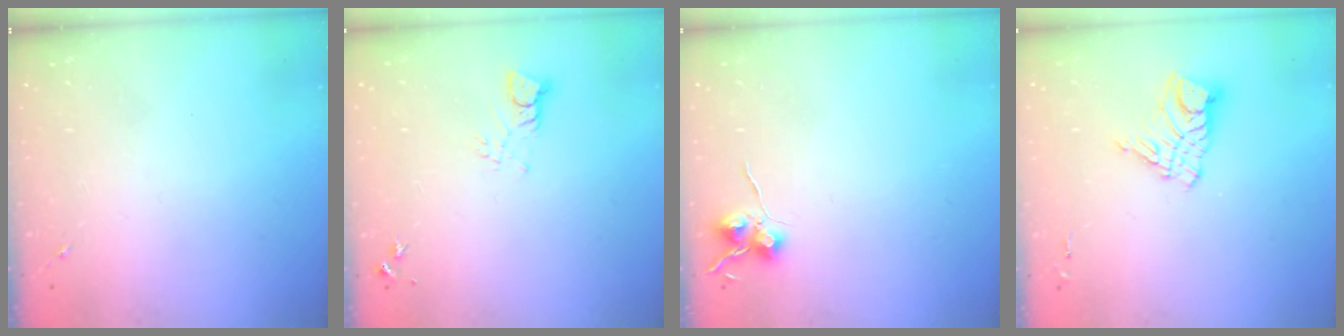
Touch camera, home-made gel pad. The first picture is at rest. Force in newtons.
{"total": 3.1, "press": 3.1, "slide": 0.3}
{"total": 6.9, "press": 6.9, "slide": 0.6}
{"total": 11.0, "press": 10.9, "slide": 1.0}